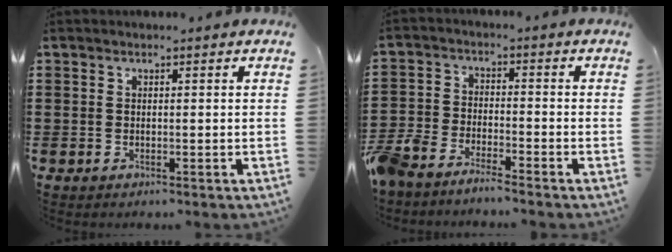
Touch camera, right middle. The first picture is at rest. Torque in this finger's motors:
{"motor_torque": [2.14, 0.00, 0.19, 0.16]}